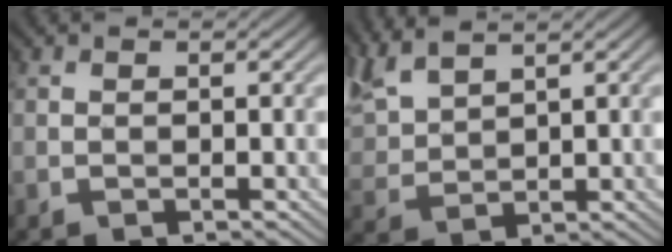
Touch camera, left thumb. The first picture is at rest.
{"total": 6.6, "force": [5.2, 2.3, 3.3], "torque": [-0.105, 0.021, 0.114]}